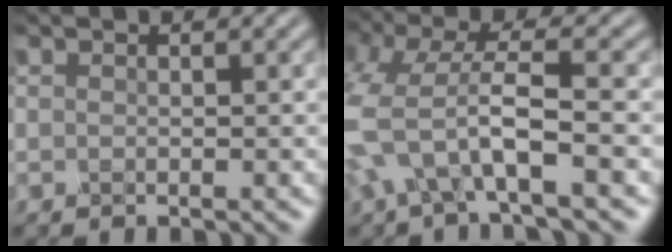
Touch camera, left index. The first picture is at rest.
{"total": 6.9, "force": [-2.3, 2.5, 6.0], "torque": [-0.134, 0.007, -0.053]}